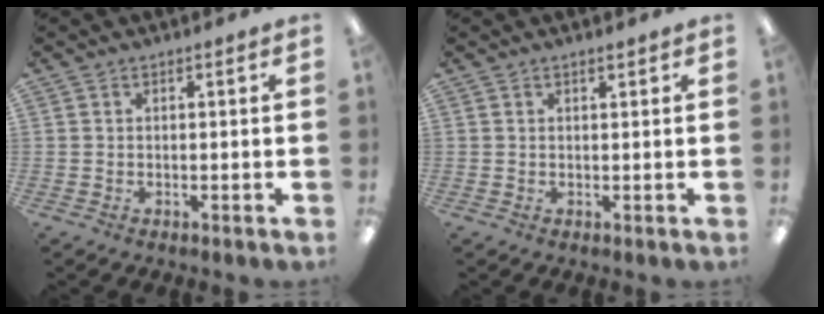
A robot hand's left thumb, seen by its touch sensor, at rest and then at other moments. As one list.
[{"total": 0.8, "force": [0.7, 0.1, 0.4], "torque": [-0.009, -0.001, 0.012]}]